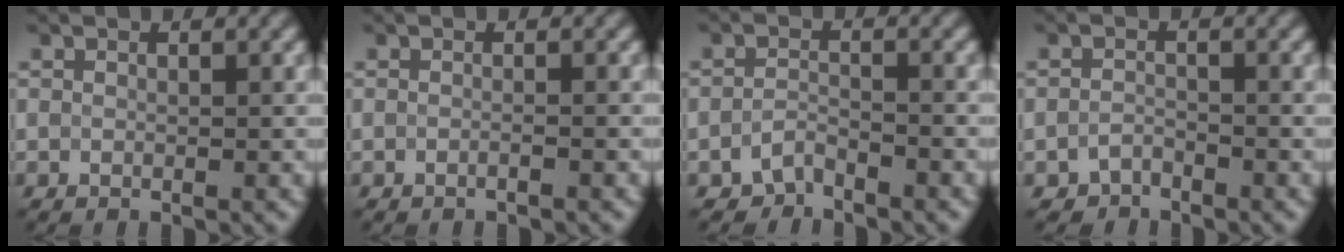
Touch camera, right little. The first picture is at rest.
{"total": 0.7, "force": [-0.7, 0.2, 0.3], "torque": [0.006, -0.009, -0.020]}
{"total": 2.1, "force": [-2.1, -0.1, -0.6], "torque": [0.001, 0.005, -0.037]}
{"total": 2.0, "force": [-1.8, 0.0, -0.8], "torque": [0.008, 0.004, -0.030]}